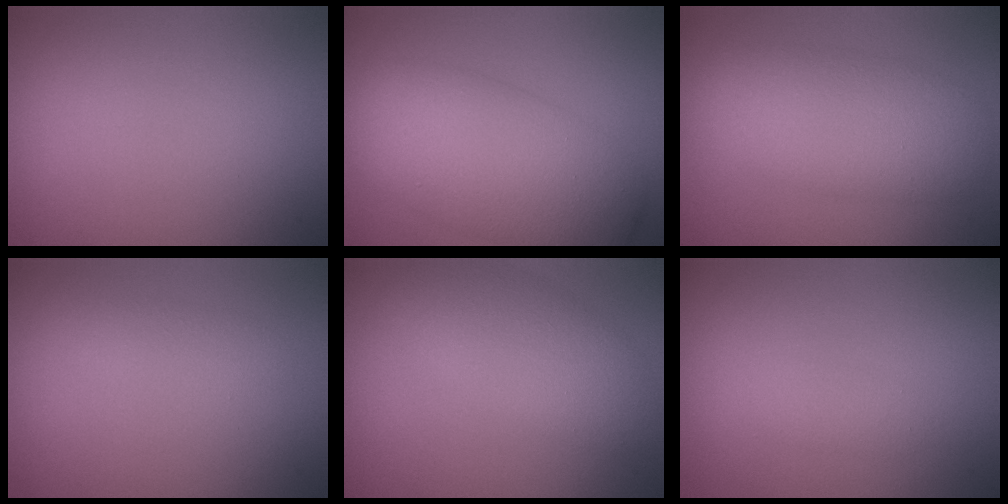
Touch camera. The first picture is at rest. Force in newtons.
{"total": 7.8, "press": 7.8, "slide": 0.1}
{"total": 6.4, "press": 6.4, "slide": 0.5}
{"total": 1.3, "press": 1.3, "slide": 0.1}
{"total": 4.9, "press": 4.9, "slide": 0.4}
{"total": 1.0, "press": 1.0, "slide": 0.1}